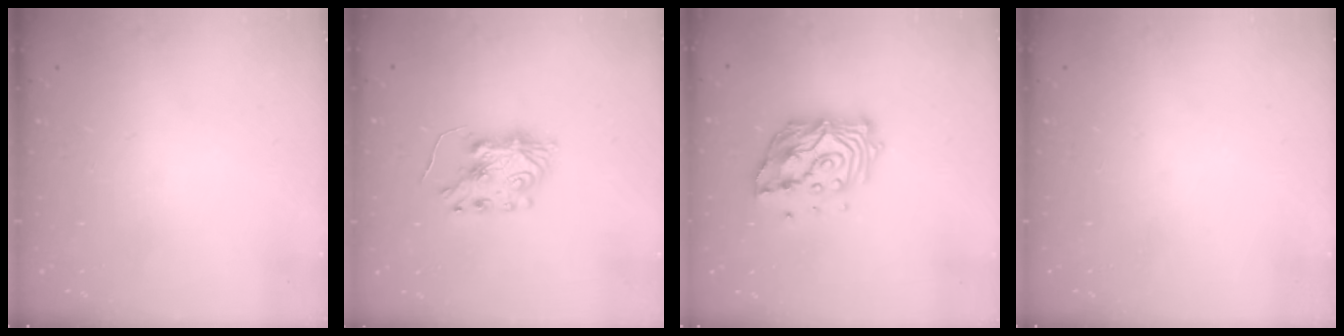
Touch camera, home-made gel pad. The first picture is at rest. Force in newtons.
{"total": 8.7, "press": 8.6, "slide": 0.9}
{"total": 15.1, "press": 15.0, "slide": 1.4}
{"total": 0.0}